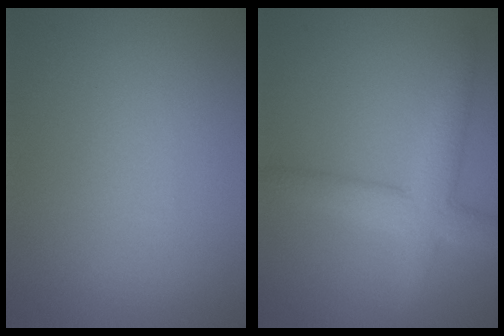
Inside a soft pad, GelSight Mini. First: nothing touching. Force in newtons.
{"total": 4.6, "press": 4.6, "slide": 0.2}